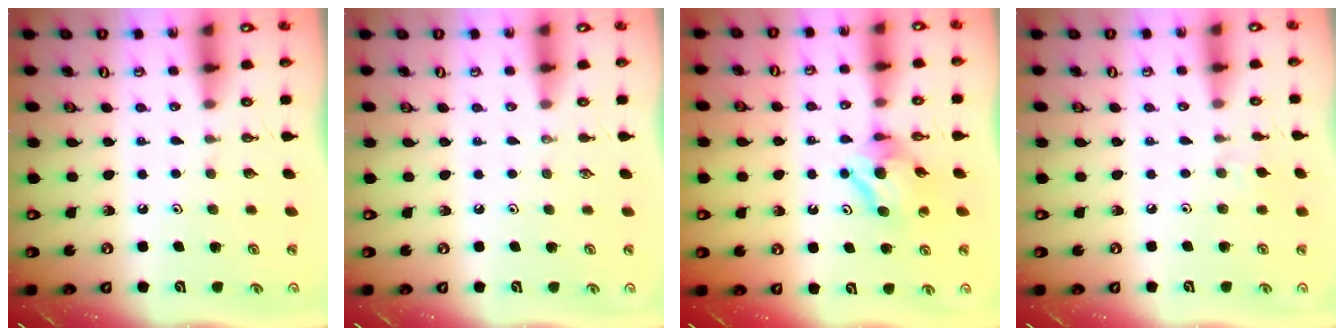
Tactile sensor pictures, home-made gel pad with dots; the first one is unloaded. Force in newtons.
{"total": 0.0}
{"total": 7.7, "press": 7.6, "slide": 0.6}
{"total": 3.6, "press": 3.5, "slide": 0.7}